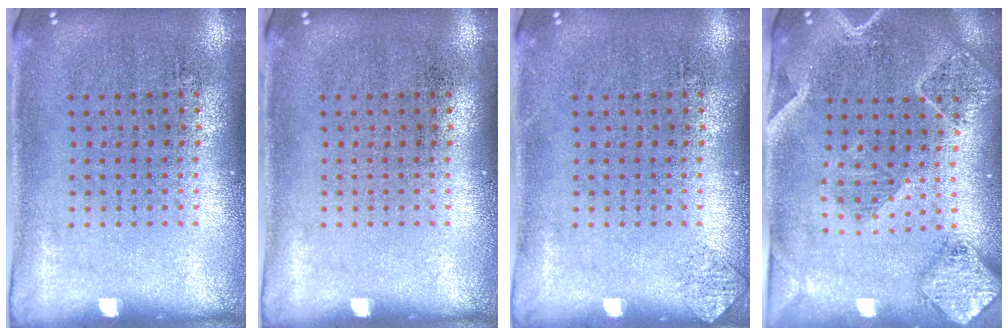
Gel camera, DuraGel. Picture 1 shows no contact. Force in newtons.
{"total": 0.0}
{"total": 0.6, "press": 0.6, "slide": 0.2}
{"total": 2.3, "press": 2.1, "slide": 0.9}